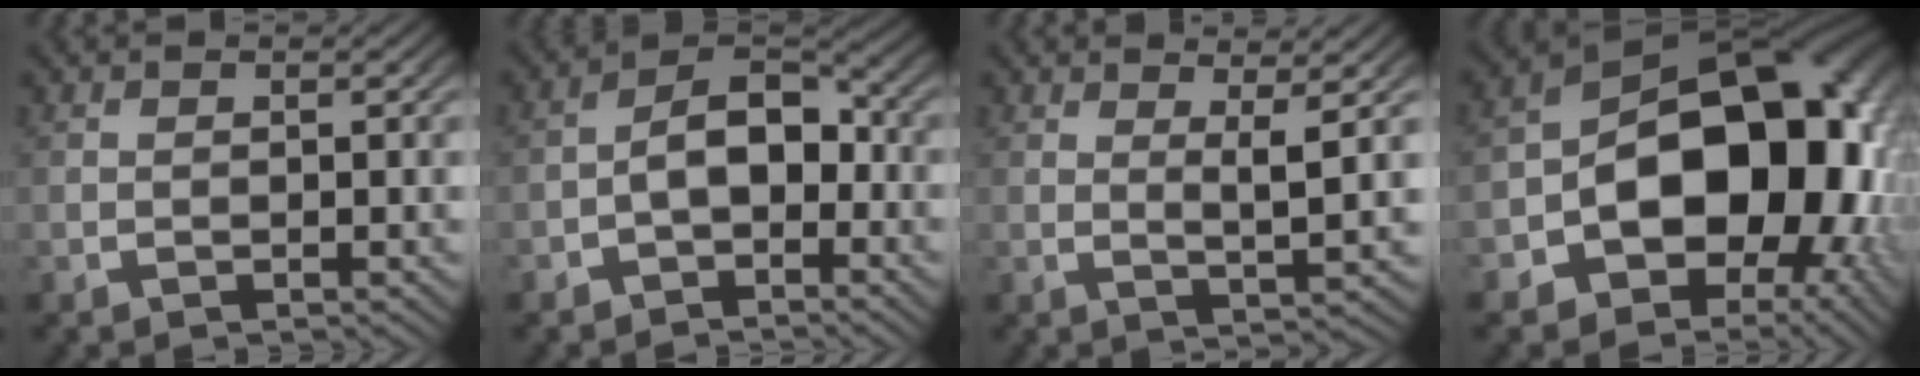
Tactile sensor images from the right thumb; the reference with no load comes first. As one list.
[{"total": 6.3, "force": [-1.4, 4.2, 4.5], "torque": [-0.075, -0.012, -0.020]}, {"total": 3.3, "force": [1.9, 0.5, 2.6], "torque": [-0.048, -0.005, 0.032]}, {"total": 22.2, "force": [-2.1, 14.8, 16.5], "torque": [-0.264, -0.068, -0.010]}]